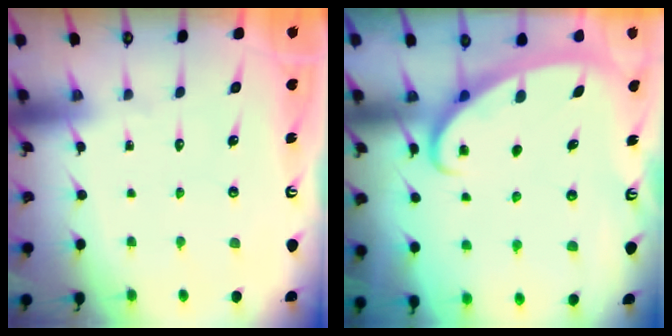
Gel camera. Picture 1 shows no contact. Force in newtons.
{"total": 2.5, "press": 2.5, "slide": 0.3}